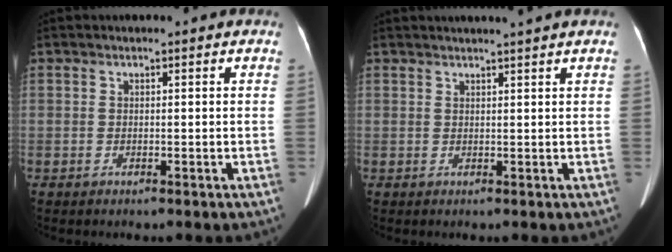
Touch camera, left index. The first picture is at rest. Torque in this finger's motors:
{"motor_torque": [0.78, -1.36, 0.04, 0.08]}